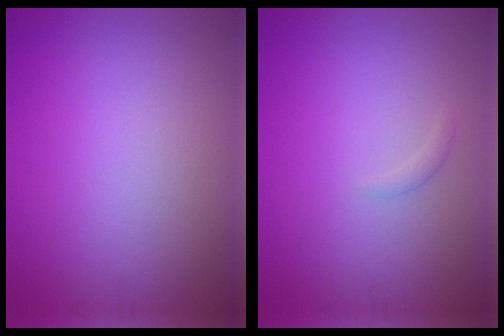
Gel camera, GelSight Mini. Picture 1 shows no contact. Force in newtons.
{"total": 0.6, "press": 0.6, "slide": 0.1}